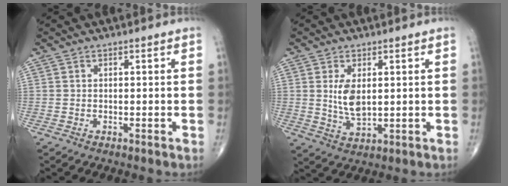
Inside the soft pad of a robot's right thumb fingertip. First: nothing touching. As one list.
[{"total": 5.9, "force": [1.1, 2.9, 5.0], "torque": [-0.088, -0.013, 0.028]}]